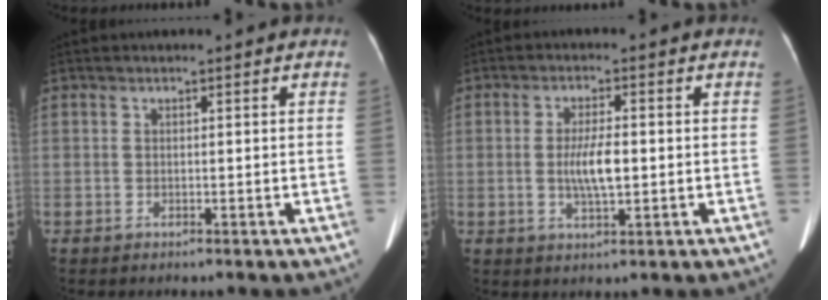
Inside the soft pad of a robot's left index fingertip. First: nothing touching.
{"total": 5.0, "force": [-0.5, 1.1, 4.8], "torque": [-0.100, -0.002, -0.007]}